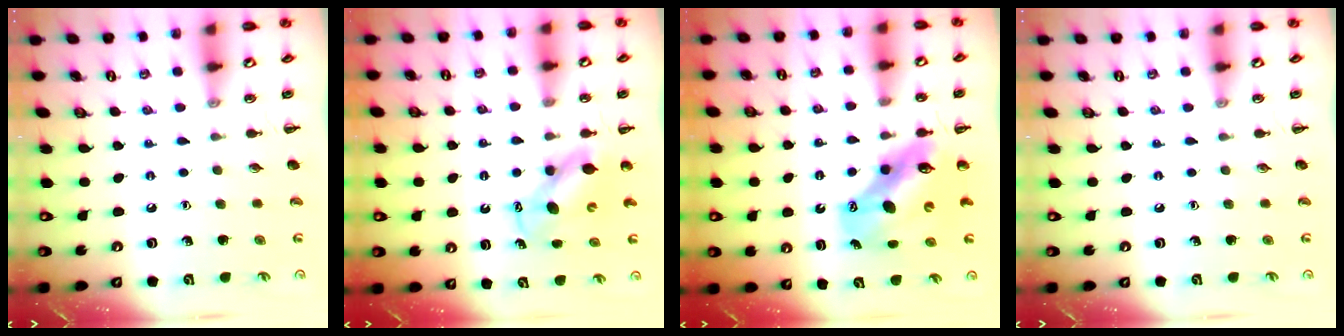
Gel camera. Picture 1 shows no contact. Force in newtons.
{"total": 6.7, "press": 6.6, "slide": 0.7}
{"total": 11.3, "press": 10.9, "slide": 3.1}
{"total": 0.0}